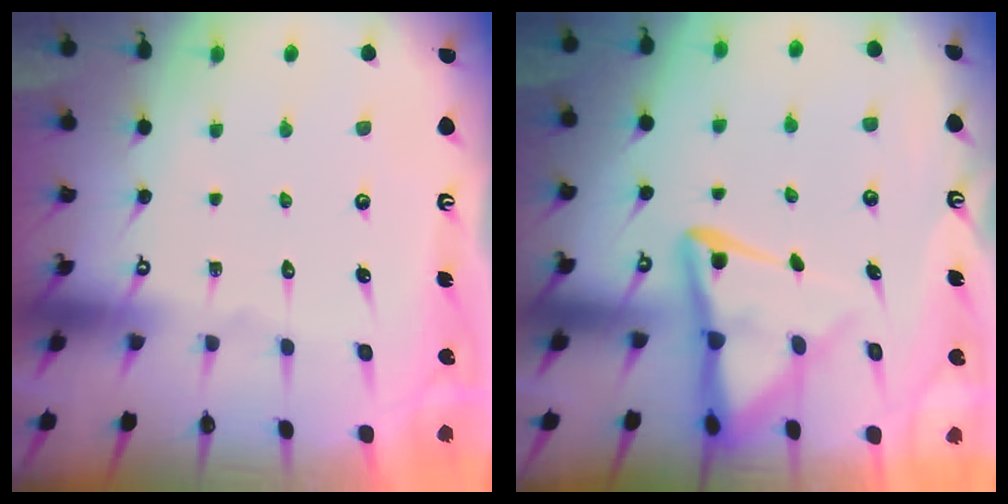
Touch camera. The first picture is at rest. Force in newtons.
{"total": 8.7, "press": 8.6, "slide": 1.0}